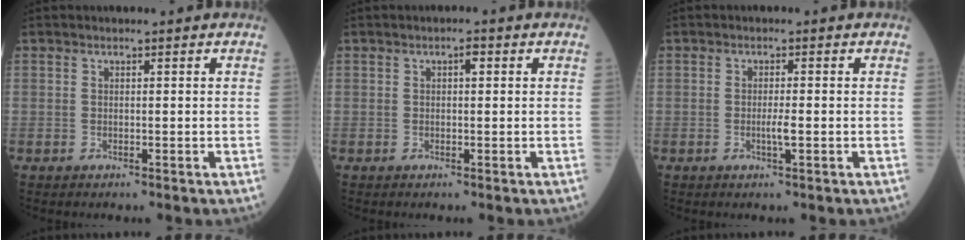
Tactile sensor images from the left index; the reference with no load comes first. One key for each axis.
{"total": 1.1, "fx": 0.2, "fy": 0.4, "fz": 1.0, "tx": -0.013, "ty": 0.000, "tz": -0.002}
{"total": 1.7, "fx": -0.6, "fy": -0.1, "fz": 1.6, "tx": -0.030, "ty": -0.006, "tz": -0.012}